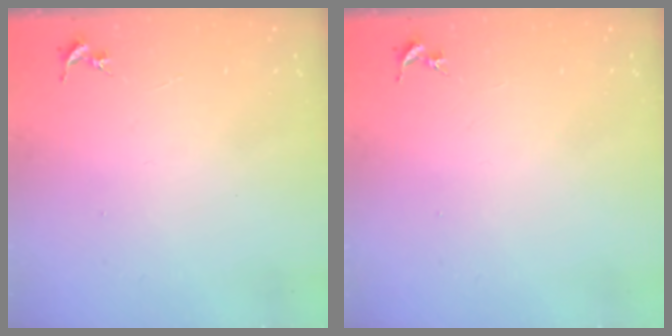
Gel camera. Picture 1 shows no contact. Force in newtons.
{"total": 0.0}